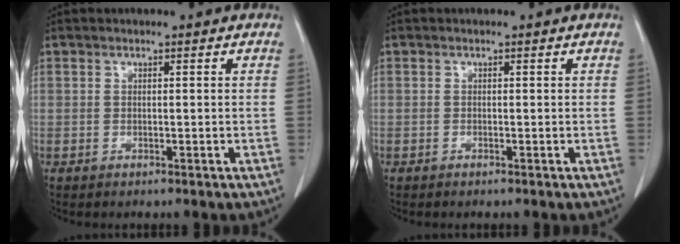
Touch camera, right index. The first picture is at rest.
{"total": 0.0}